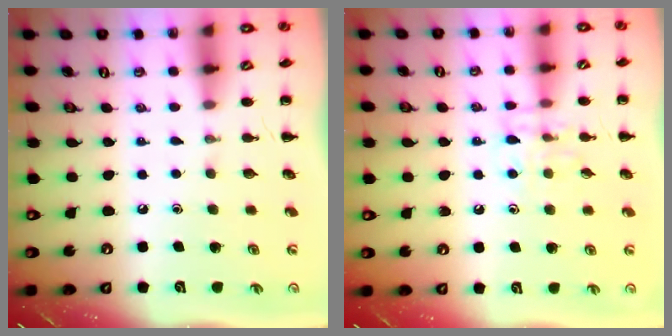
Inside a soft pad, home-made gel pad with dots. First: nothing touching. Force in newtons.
{"total": 7.6, "press": 7.6, "slide": 0.4}